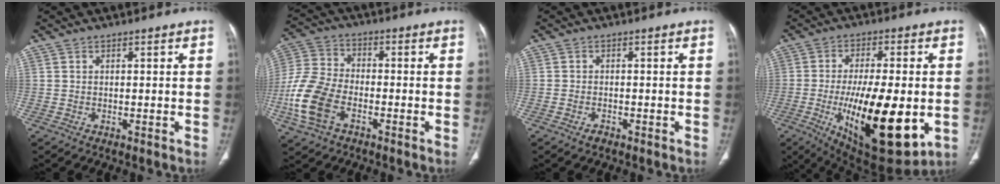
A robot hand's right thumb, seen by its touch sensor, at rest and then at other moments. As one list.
[{"total": 13.2, "force": [-4.7, 8.2, 9.2], "torque": [-0.207, 0.021, -0.096]}, {"total": 1.5, "force": [-1.0, 0.8, 0.7], "torque": [-0.015, 0.003, -0.018]}, {"total": 23.3, "force": [-4.9, 8.7, 21.0], "torque": [-0.337, -0.022, -0.057]}]